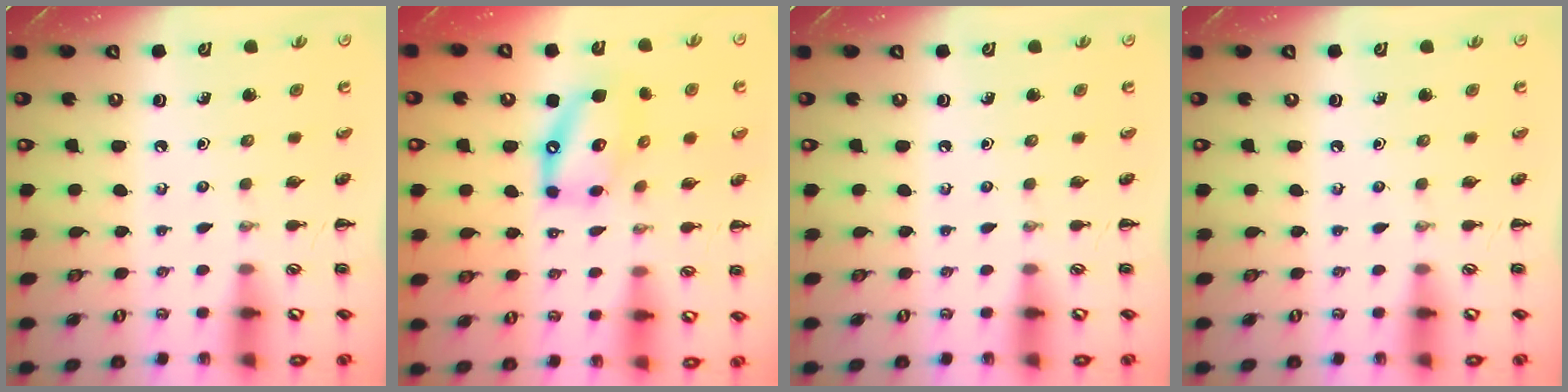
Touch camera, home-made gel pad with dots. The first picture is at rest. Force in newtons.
{"total": 13.5, "press": 13.1, "slide": 3.3}
{"total": 0.0}
{"total": 0.0}